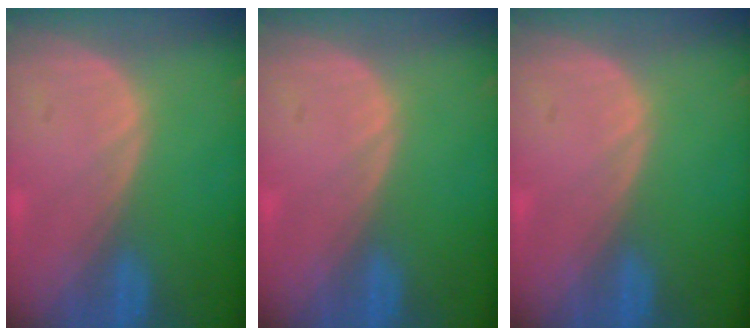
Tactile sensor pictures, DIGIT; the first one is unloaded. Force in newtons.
{"total": 0.0}
{"total": 0.0}